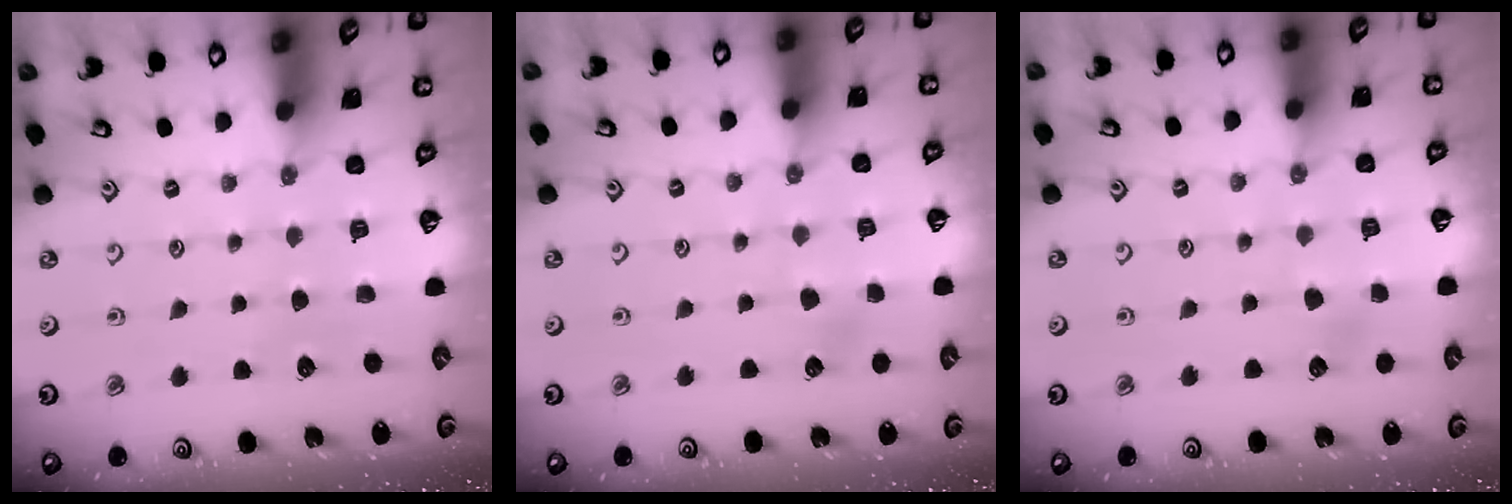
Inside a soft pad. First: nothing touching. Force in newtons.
{"total": 2.9, "press": 2.8, "slide": 0.3}
{"total": 2.9, "press": 2.8, "slide": 0.3}